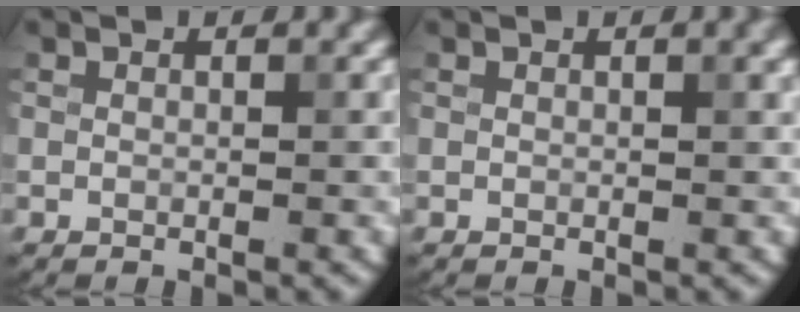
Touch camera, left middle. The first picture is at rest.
{"total": 1.0, "force": [0.4, 0.2, 0.9], "torque": [-0.015, 0.003, 0.007]}